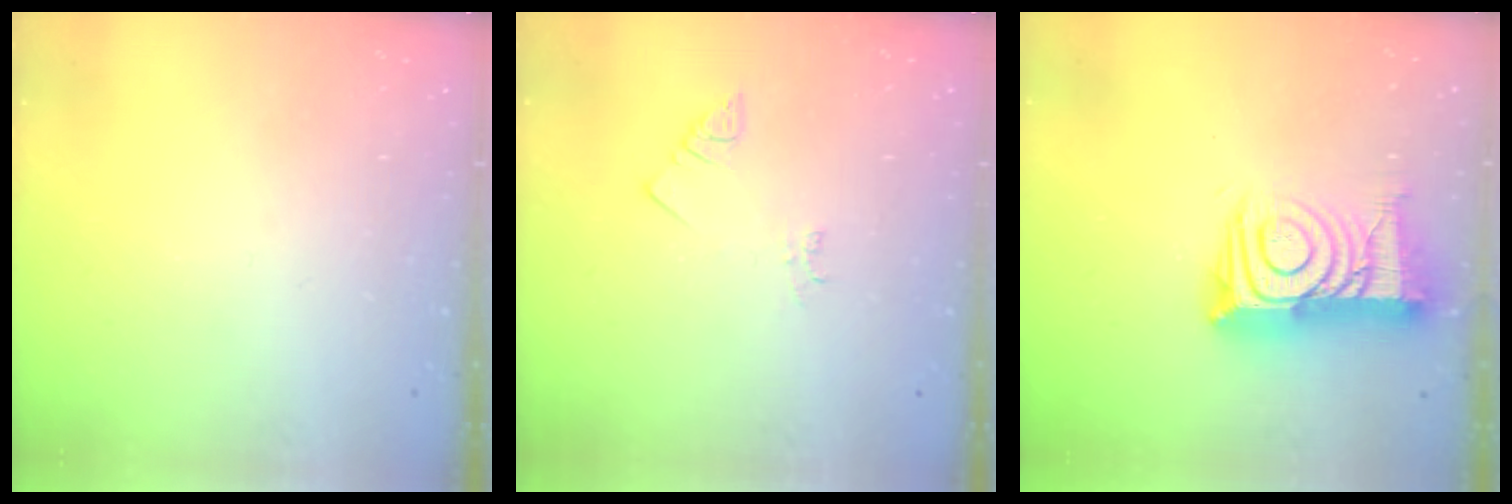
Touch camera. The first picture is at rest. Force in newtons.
{"total": 2.5, "press": 2.5, "slide": 0.5}
{"total": 17.3, "press": 17.2, "slide": 1.3}